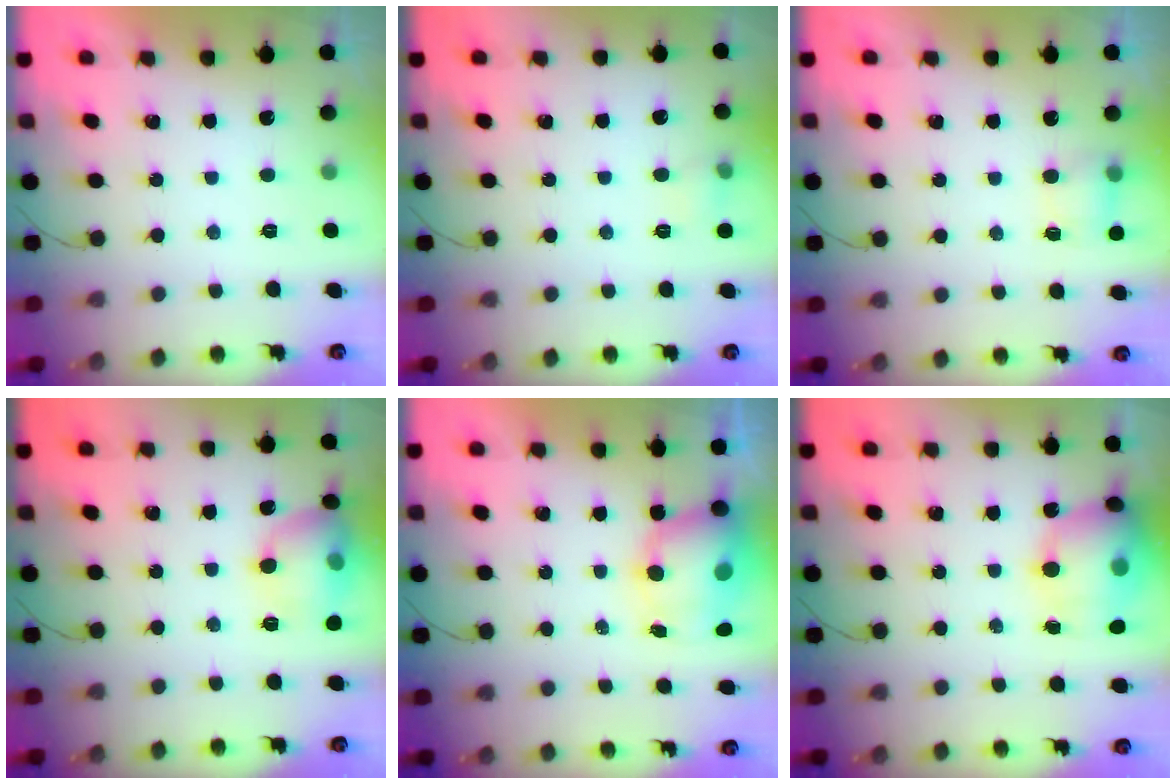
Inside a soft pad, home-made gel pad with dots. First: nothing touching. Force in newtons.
{"total": 5.1, "press": 4.9, "slide": 1.5}
{"total": 5.0, "press": 4.8, "slide": 1.0}
{"total": 15.6, "press": 13.8, "slide": 7.4}
{"total": 8.5, "press": 8.2, "slide": 2.3}
{"total": 16.4, "press": 16.0, "slide": 3.5}